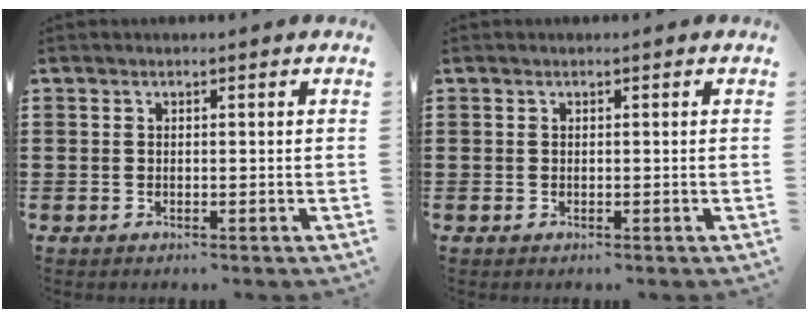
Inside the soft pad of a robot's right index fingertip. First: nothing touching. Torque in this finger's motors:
{"motor_torque": [1.07, 1.07, 0.00, 0.01]}